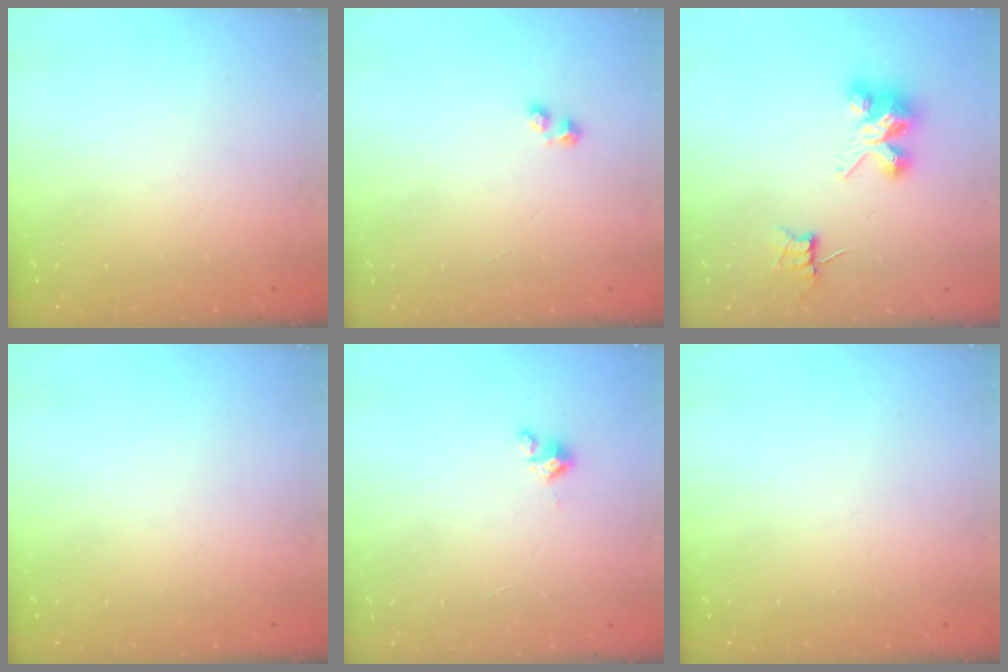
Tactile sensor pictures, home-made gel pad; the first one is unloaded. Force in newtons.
{"total": 1.6, "press": 1.4, "slide": 0.6}
{"total": 6.8, "press": 6.8, "slide": 0.5}
{"total": 0.0}
{"total": 2.4, "press": 2.4, "slide": 0.3}
{"total": 0.0}